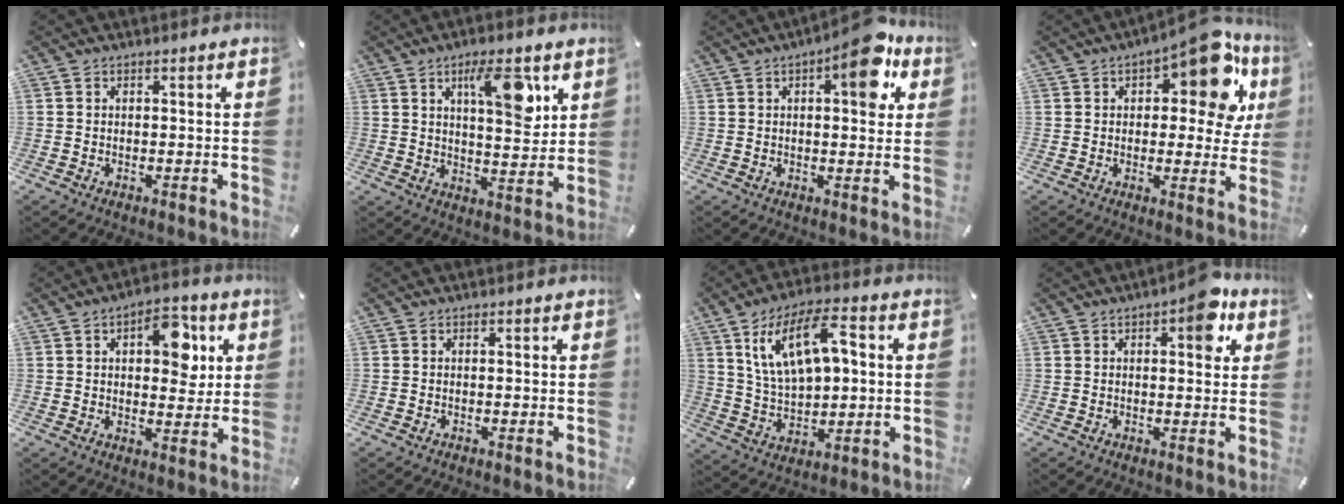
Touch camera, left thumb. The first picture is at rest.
{"total": 11.7, "force": [5.7, 4.2, 9.2], "torque": [-0.135, -0.025, 0.090]}
{"total": 10.8, "force": [4.9, 4.1, 8.7], "torque": [-0.107, -0.022, 0.073]}
{"total": 16.2, "force": [7.4, 7.4, 12.3], "torque": [-0.156, -0.040, 0.118]}
{"total": 10.7, "force": [3.6, 6.3, 7.9], "torque": [-0.097, -0.007, 0.056]}
{"total": 0.0}
{"total": 15.3, "force": [5.9, 8.4, 11.3], "torque": [-0.222, -0.003, 0.103]}
{"total": 8.7, "force": [3.5, 3.9, 6.9], "torque": [-0.074, -0.014, 0.049]}